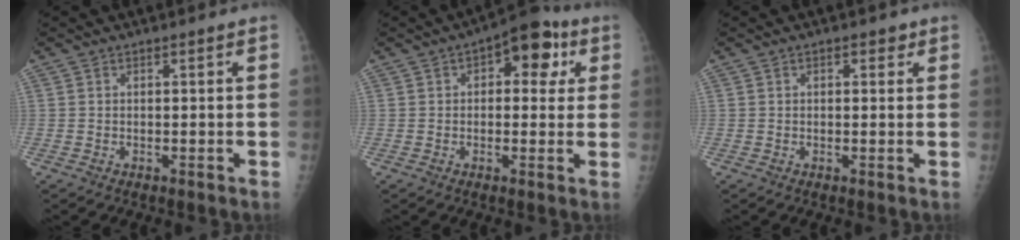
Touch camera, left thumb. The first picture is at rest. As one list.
[{"total": 10.2, "force": [3.4, 5.7, 7.8], "torque": [-0.054, 0.013, 0.033]}, {"total": 2.2, "force": [1.0, 1.3, 1.4], "torque": [-0.007, -0.001, 0.011]}]